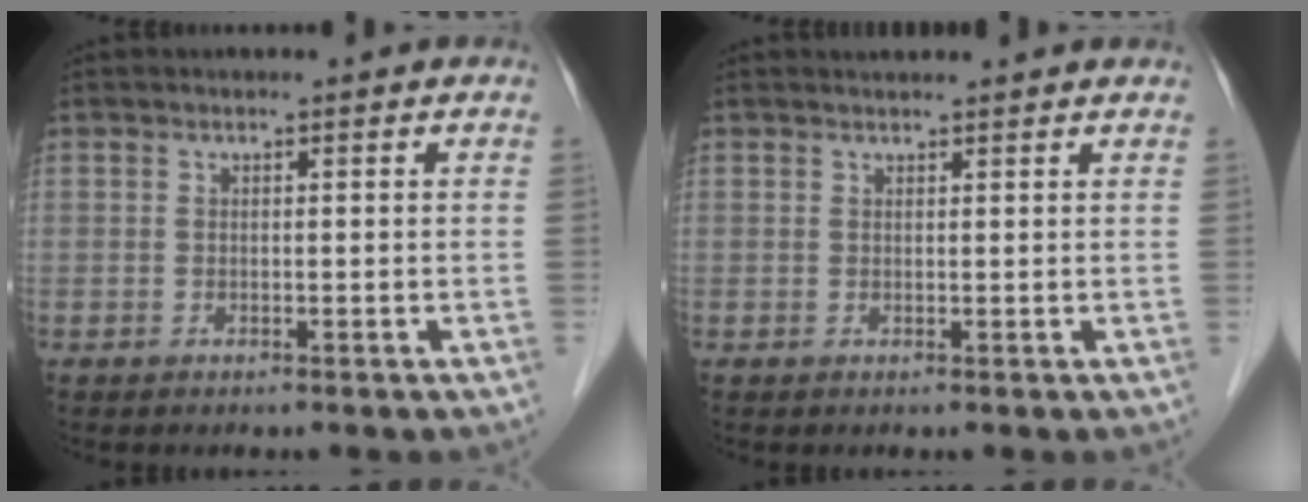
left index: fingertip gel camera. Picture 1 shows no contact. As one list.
[{"total": 2.7, "force": [2.7, 0.1, 0.6], "torque": [-0.013, 0.022, 0.035]}]